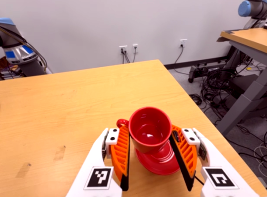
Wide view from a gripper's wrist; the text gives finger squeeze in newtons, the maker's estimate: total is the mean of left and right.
{"total": 3.3, "left": 2.8, "right": 3.7}